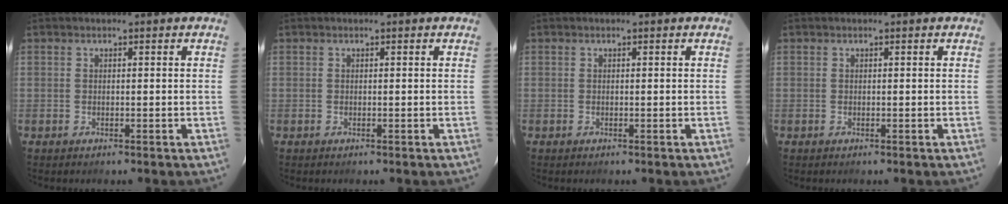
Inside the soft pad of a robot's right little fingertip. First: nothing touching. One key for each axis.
{"total": 0.0}
{"total": 0.0}
{"total": 0.0}